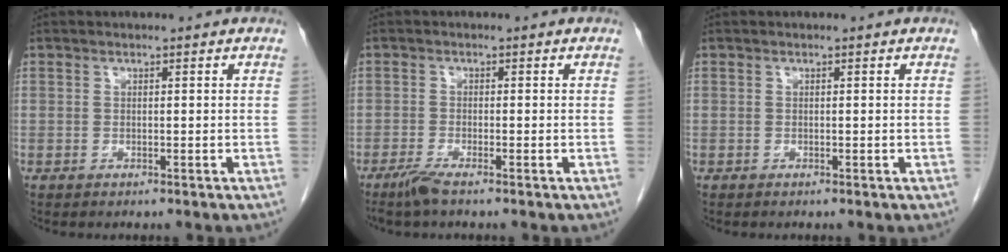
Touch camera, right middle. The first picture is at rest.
{"total": 2.4, "force": [-1.8, -0.2, 1.5], "torque": [-0.040, -0.007, -0.041]}
{"total": 0.0}